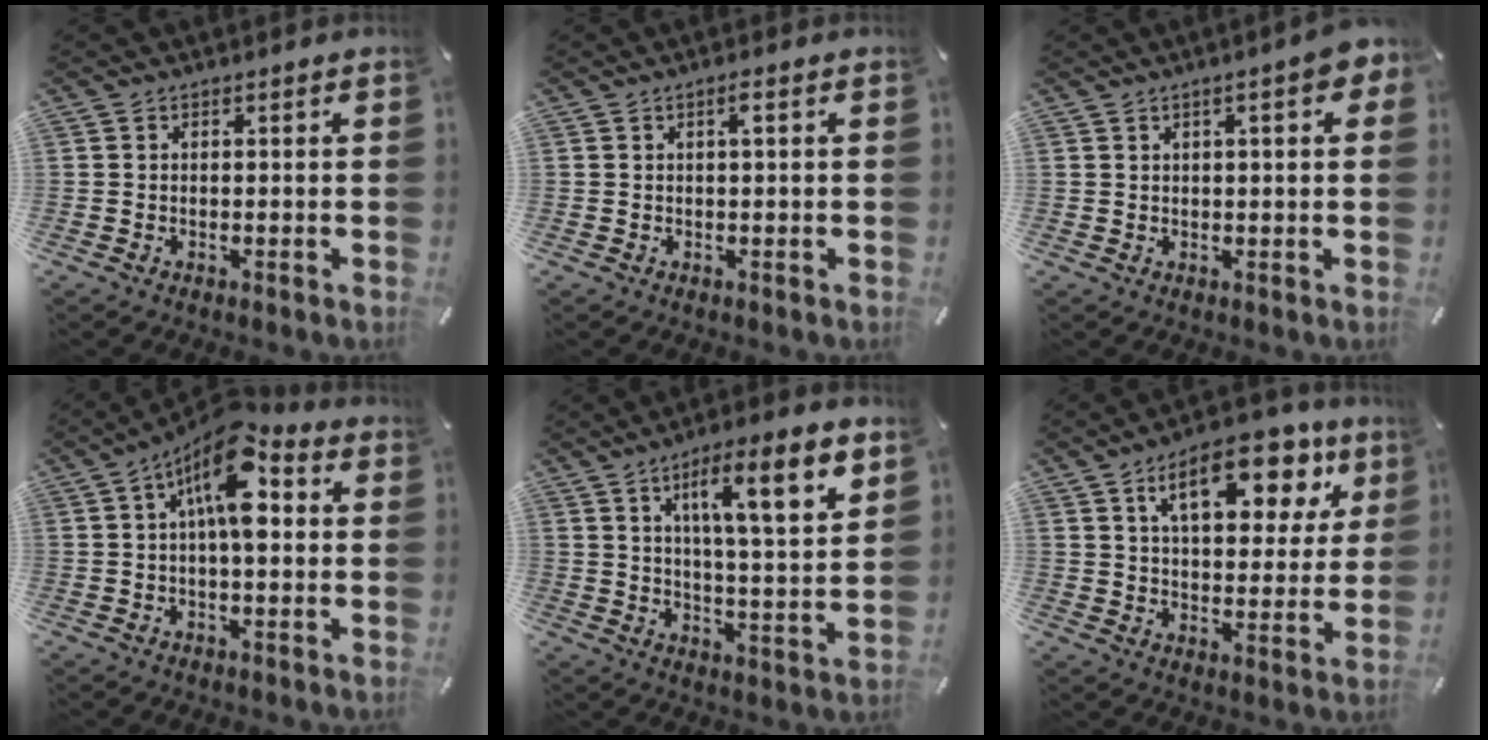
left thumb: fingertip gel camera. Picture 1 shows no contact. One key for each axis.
{"total": 1.7, "fx": 0.4, "fy": 0.2, "fz": 1.7, "tx": -0.034, "ty": 0.002, "tz": 0.005}
{"total": 5.9, "fx": 2.2, "fy": 1.4, "fz": 5.3, "tx": -0.084, "ty": 0.004, "tz": 0.035}
{"total": 12.5, "fx": 3.7, "fy": 5.3, "fz": 10.7, "tx": -0.175, "ty": -0.021, "tz": 0.060}
{"total": 13.6, "fx": 7.1, "fy": 2.9, "fz": 11.2, "tx": -0.172, "ty": -0.028, "tz": 0.108}
{"total": 17.0, "fx": 8.6, "fy": 8.5, "fz": 12.0, "tx": -0.167, "ty": -0.033, "tz": 0.137}